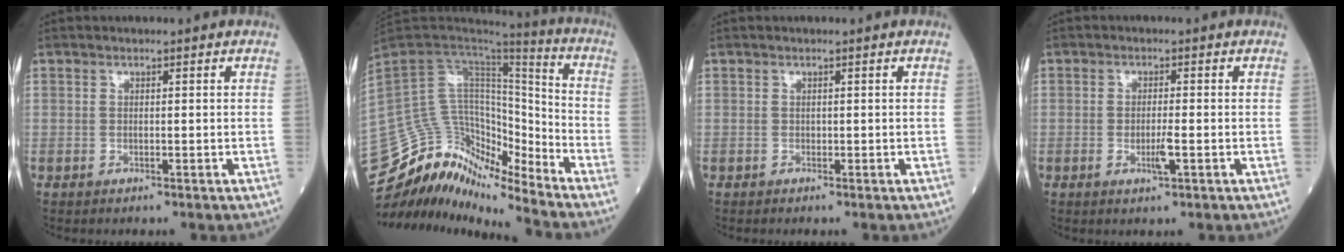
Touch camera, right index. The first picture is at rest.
{"total": 19.8, "force": [-18.6, 2.7, 6.3], "torque": [-0.118, 0.051, -0.323]}
{"total": 0.0}
{"total": 2.7, "force": [-0.8, 0.3, 2.6], "torque": [-0.048, -0.003, -0.012]}